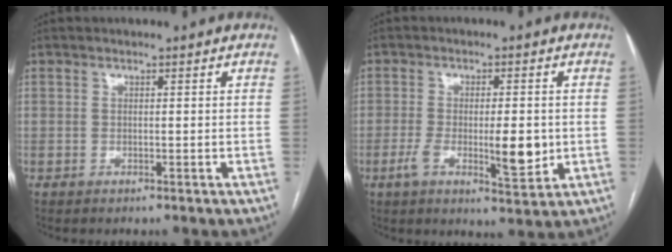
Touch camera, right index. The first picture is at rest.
{"total": 8.4, "force": [-1.7, 2.2, 8.0], "torque": [-0.131, -0.009, -0.022]}